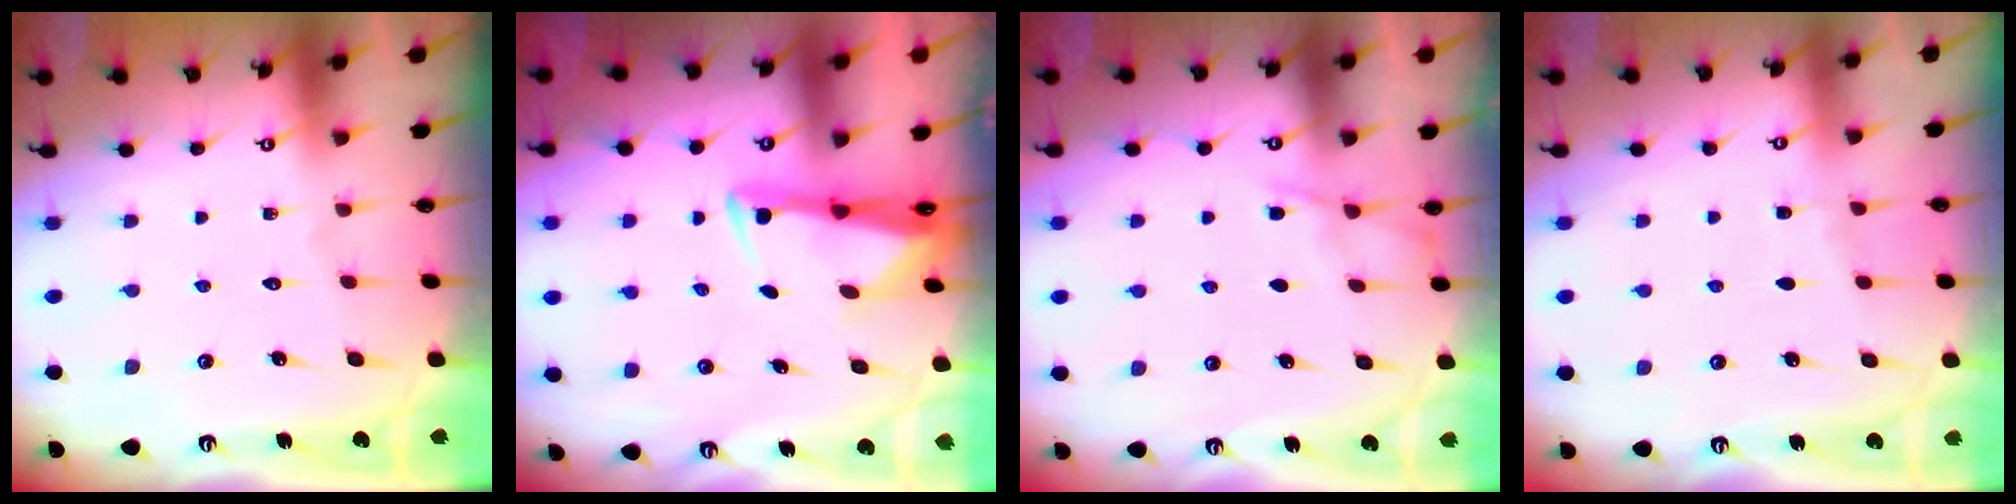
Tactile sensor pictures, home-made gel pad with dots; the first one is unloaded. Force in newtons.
{"total": 3.0, "press": 2.9, "slide": 0.9}
{"total": 3.5, "press": 3.5, "slide": 0.6}
{"total": 3.6, "press": 3.5, "slide": 0.5}